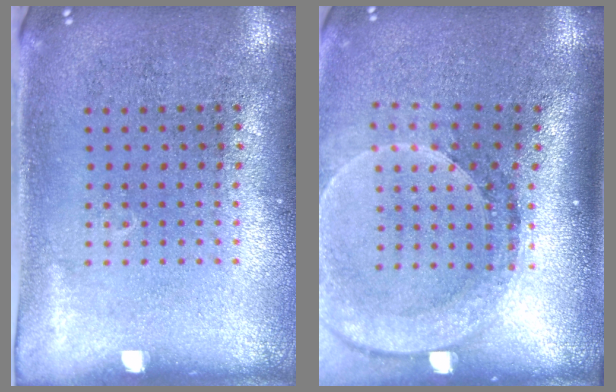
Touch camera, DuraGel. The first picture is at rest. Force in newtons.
{"total": 2.6, "press": 2.0, "slide": 1.6}